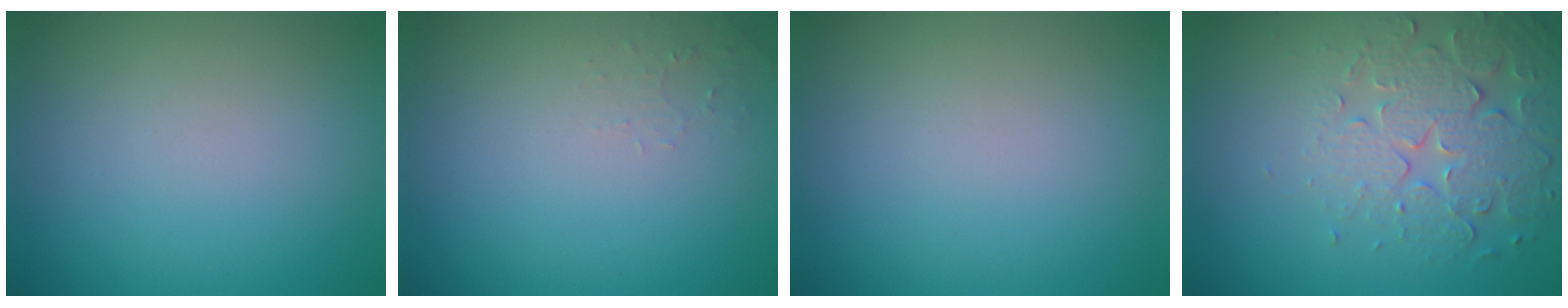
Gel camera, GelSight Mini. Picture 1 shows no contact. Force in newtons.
{"total": 0.9, "press": 0.9, "slide": 0.2}
{"total": 0.0}
{"total": 5.0, "press": 4.1, "slide": 2.9}